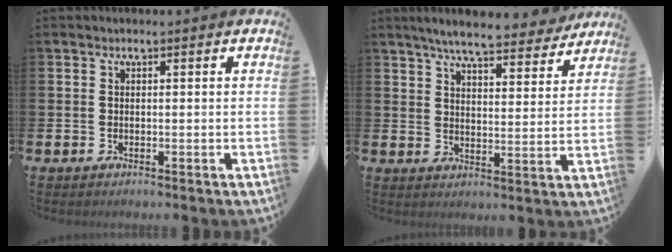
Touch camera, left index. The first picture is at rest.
{"total": 7.0, "force": [6.5, 1.0, 2.3], "torque": [-0.046, -0.041, 0.110]}